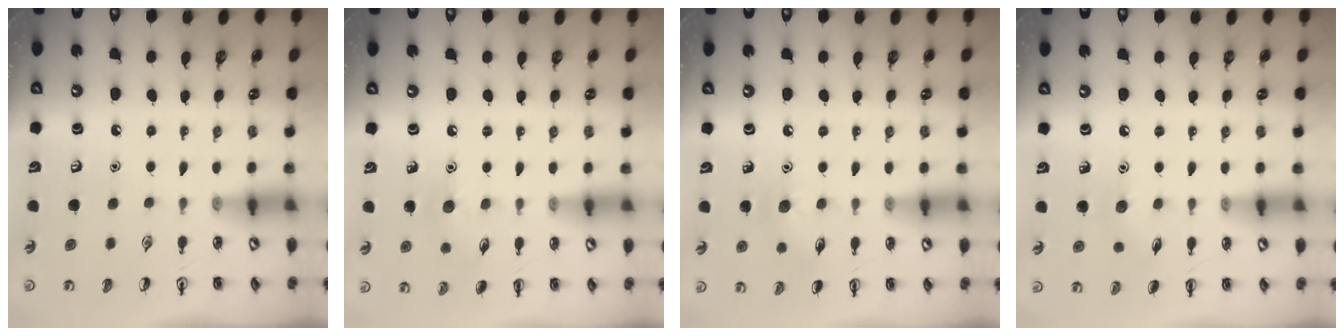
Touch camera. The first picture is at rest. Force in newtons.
{"total": 7.5, "press": 7.3, "slide": 1.6}
{"total": 6.8, "press": 6.6, "slide": 1.7}
{"total": 5.6, "press": 5.4, "slide": 1.6}